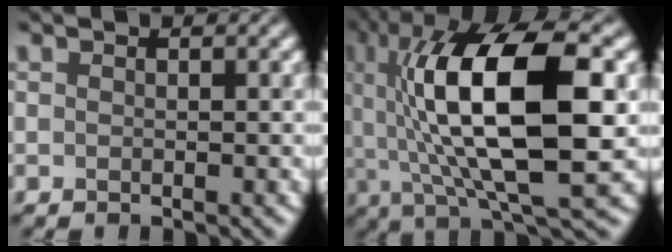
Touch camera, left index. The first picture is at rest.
{"total": 14.4, "force": [1.4, 4.7, 13.6], "torque": [-0.230, 0.010, 0.021]}